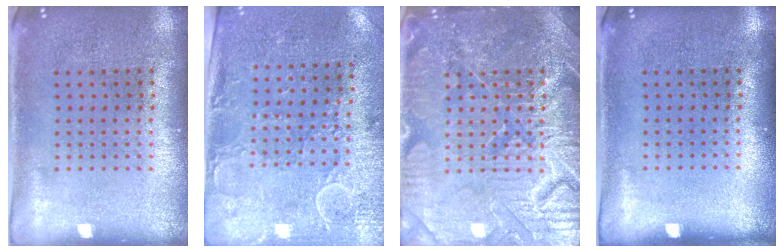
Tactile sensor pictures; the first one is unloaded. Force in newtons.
{"total": 3.0, "press": 2.4, "slide": 1.7}
{"total": 7.4, "press": 7.3, "slide": 1.0}
{"total": 0.0}